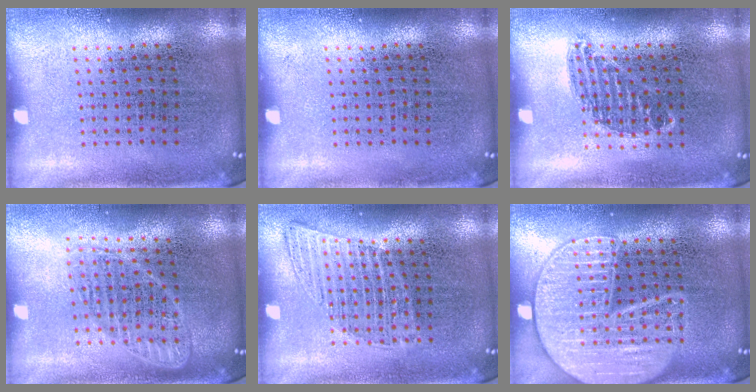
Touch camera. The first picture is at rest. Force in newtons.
{"total": 0.0}
{"total": 0.8, "press": 0.7, "slide": 0.4}
{"total": 1.7, "press": 1.4, "slide": 0.9}
{"total": 1.0, "press": 1.0, "slide": 0.3}
{"total": 3.3, "press": 3.3, "slide": 0.3}